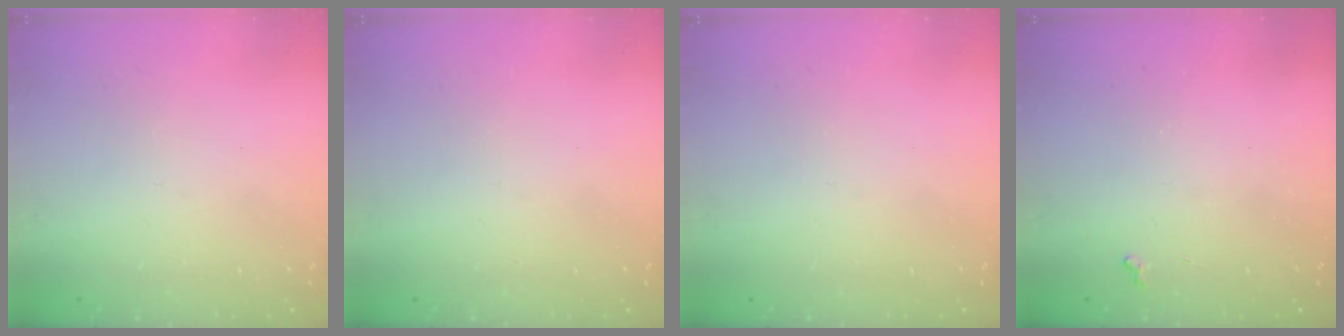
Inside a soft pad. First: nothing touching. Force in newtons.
{"total": 0.0}
{"total": 0.0}
{"total": 3.5, "press": 3.5, "slide": 0.5}